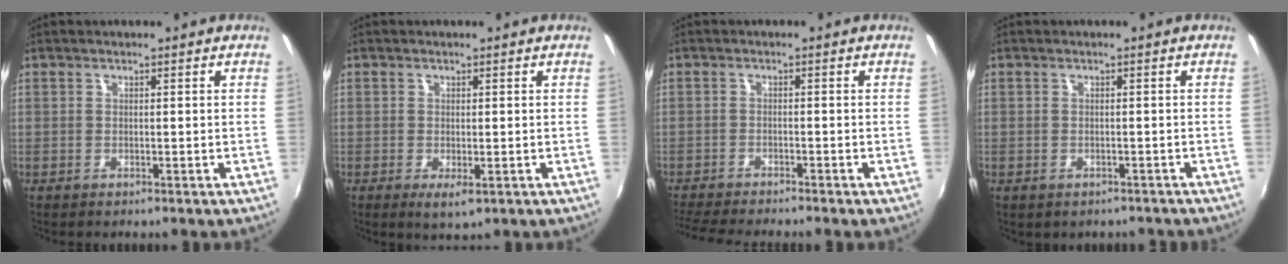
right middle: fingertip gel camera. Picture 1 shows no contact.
{"total": 2.5, "force": [-0.7, 0.9, 2.2], "torque": [-0.039, -0.013, -0.008]}
{"total": 7.0, "force": [-6.6, -0.1, 2.6], "torque": [-0.070, -0.023, -0.113]}
{"total": 2.8, "force": [-2.1, 1.6, 0.9], "torque": [-0.022, -0.012, -0.024]}